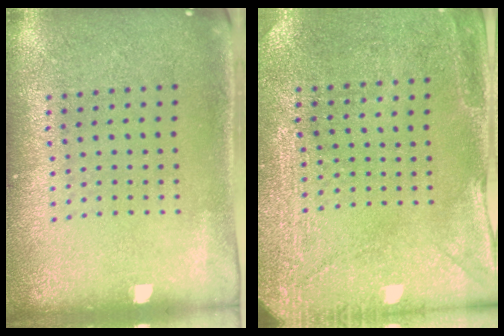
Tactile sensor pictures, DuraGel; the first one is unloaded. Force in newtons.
{"total": 2.9, "press": 2.7, "slide": 1.0}